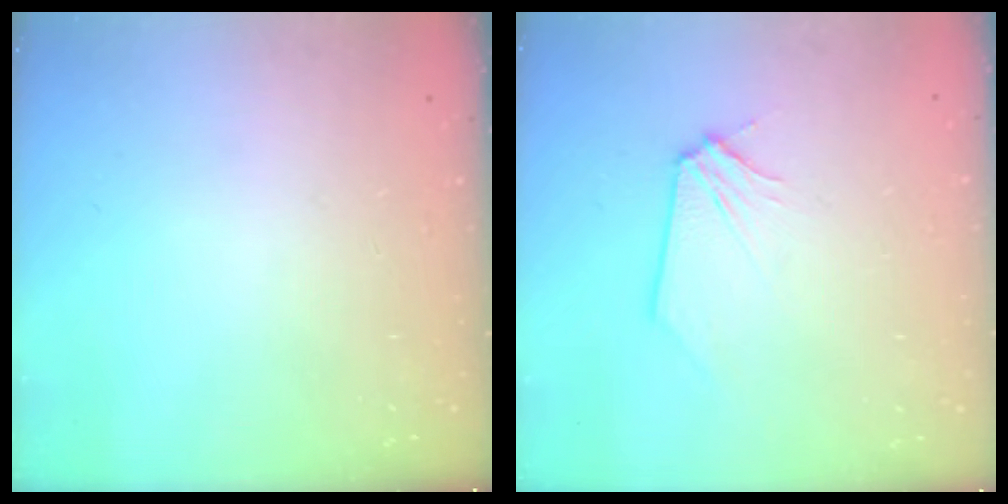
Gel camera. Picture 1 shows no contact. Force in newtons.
{"total": 0.0}